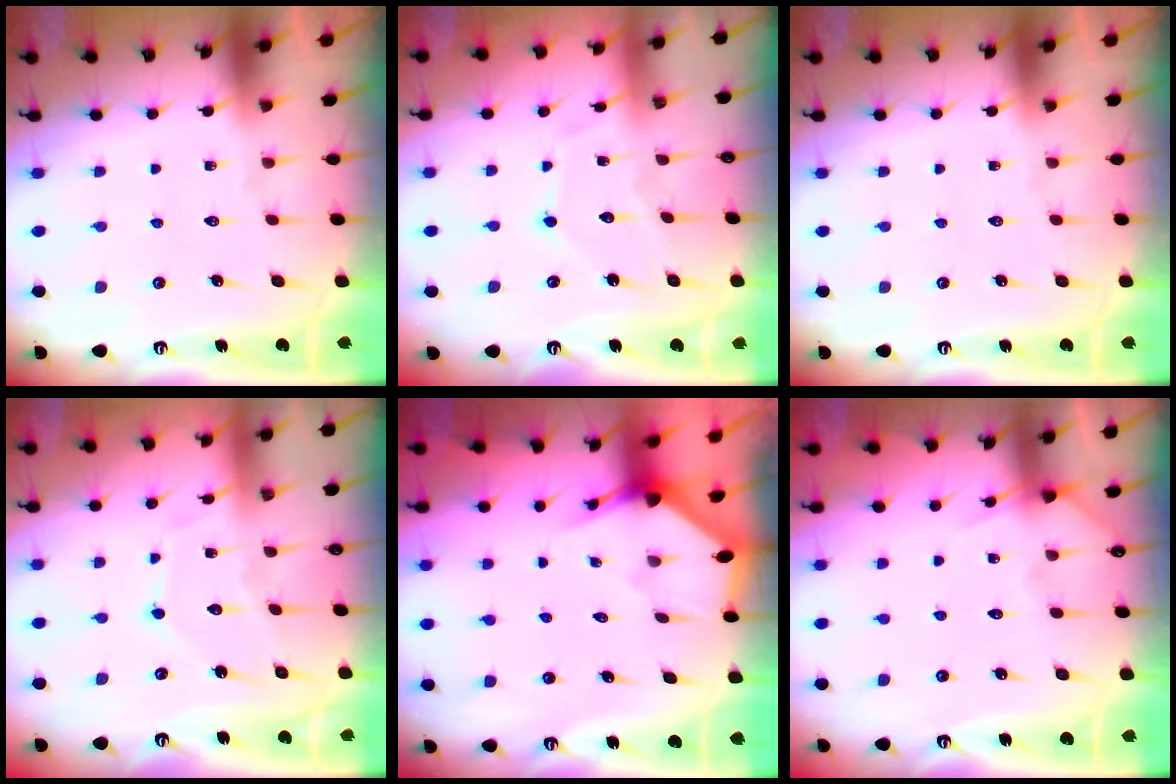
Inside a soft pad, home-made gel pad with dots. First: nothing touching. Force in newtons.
{"total": 8.3, "press": 8.3, "slide": 0.2}
{"total": 0.0}
{"total": 8.3, "press": 8.3, "slide": 0.2}
{"total": 2.5, "press": 2.5, "slide": 0.2}
{"total": 4.1, "press": 4.1, "slide": 0.5}